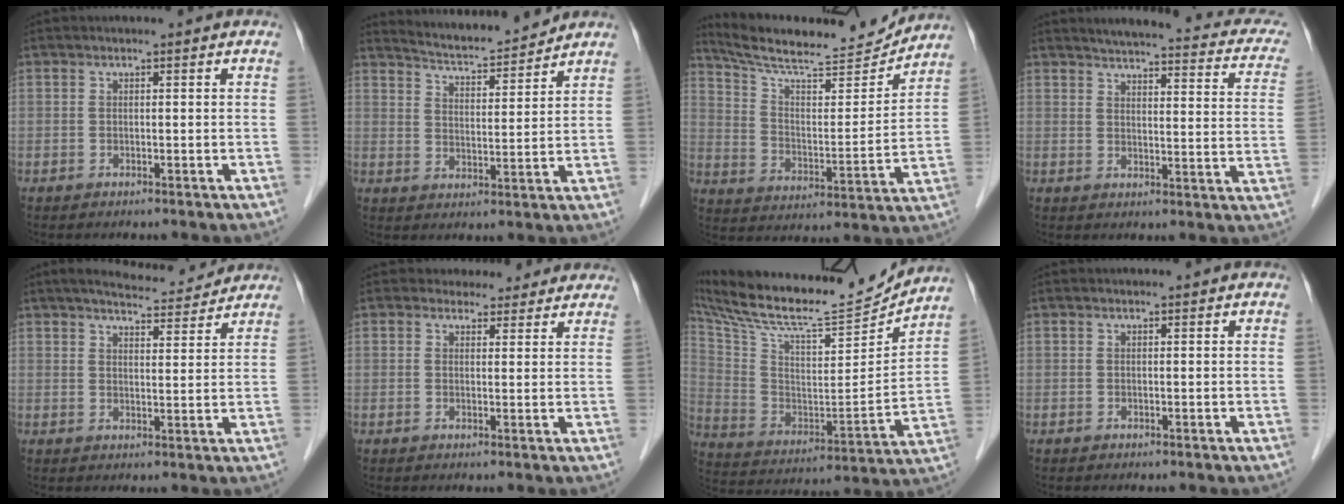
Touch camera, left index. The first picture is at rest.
{"total": 9.0, "force": [8.8, -0.1, 1.7], "torque": [-0.042, -0.002, 0.143]}
{"total": 16.2, "force": [15.3, 1.5, 5.0], "torque": [-0.091, -0.014, 0.240]}
{"total": 20.3, "force": [17.4, 4.5, 9.3], "torque": [-0.102, -0.009, 0.187]}
{"total": 8.2, "force": [7.6, 1.2, 3.0], "torque": [-0.048, 0.010, 0.104]}
{"total": 5.0, "force": [4.4, 2.4, 0.3], "torque": [0.009, 0.004, 0.042]}
{"total": 24.3, "force": [22.3, 2.8, 9.2], "torque": [-0.186, -0.040, 0.355]}
{"total": 0.0}